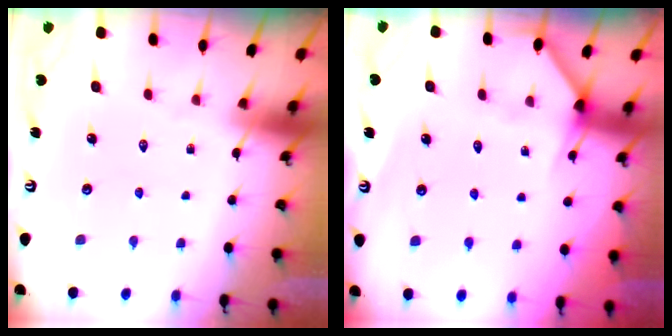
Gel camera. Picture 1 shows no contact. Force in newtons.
{"total": 4.6, "press": 4.6, "slide": 0.5}